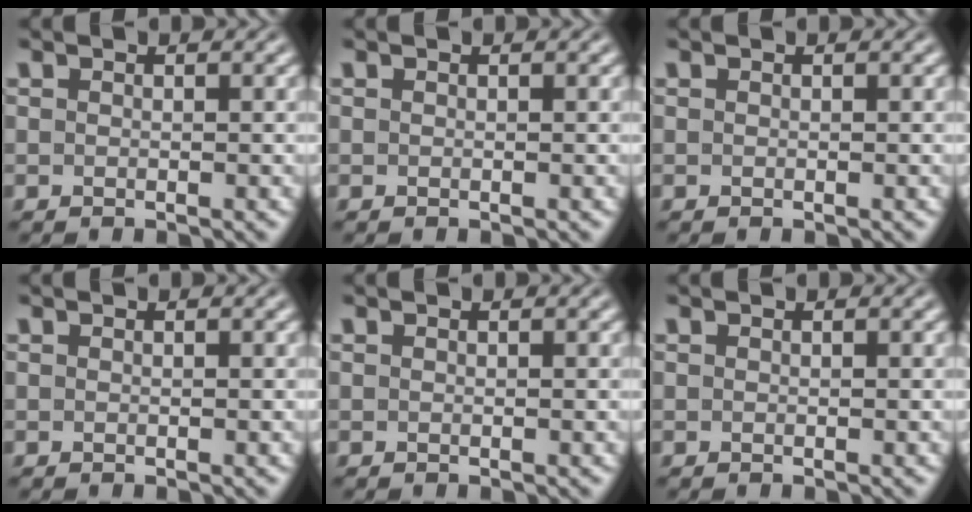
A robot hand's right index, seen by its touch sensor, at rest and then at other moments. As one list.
[{"total": 0.0}, {"total": 0.0}, {"total": 0.0}, {"total": 0.0}, {"total": 0.0}]